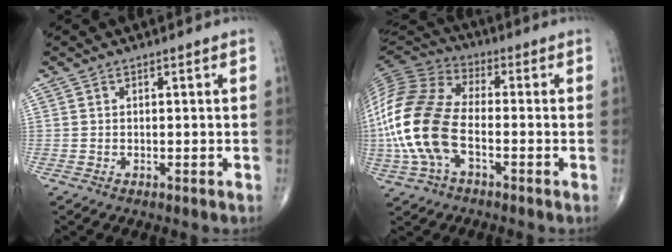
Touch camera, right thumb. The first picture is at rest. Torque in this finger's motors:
{"motor_torque": [2.31, 2.30, 2.49, -0.26, 0.86]}